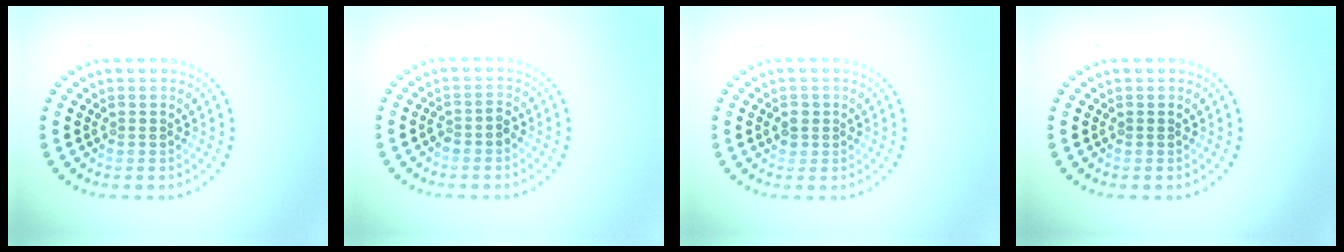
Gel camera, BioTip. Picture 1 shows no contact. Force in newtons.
{"total": 1.2, "press": 1.0, "slide": 0.6}
{"total": 1.3, "press": 1.2, "slide": 0.5}
{"total": 0.0}